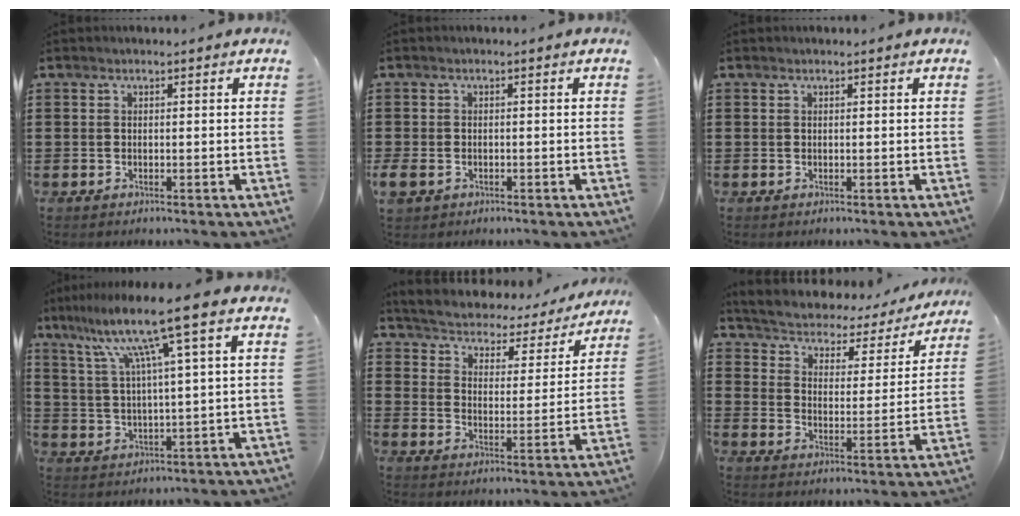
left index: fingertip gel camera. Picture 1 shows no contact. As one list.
[{"total": 1.5, "force": [-0.8, 1.1, 0.6], "torque": [-0.030, -0.003, -0.023]}, {"total": 0.0}, {"total": 10.9, "force": [6.5, -0.5, 8.8], "torque": [-0.186, -0.015, 0.105]}, {"total": 2.9, "force": [2.9, 0.6, -0.1], "torque": [-0.022, -0.028, 0.038]}, {"total": 2.6, "force": [2.4, 0.9, 0.3], "torque": [-0.027, -0.024, 0.030]}]